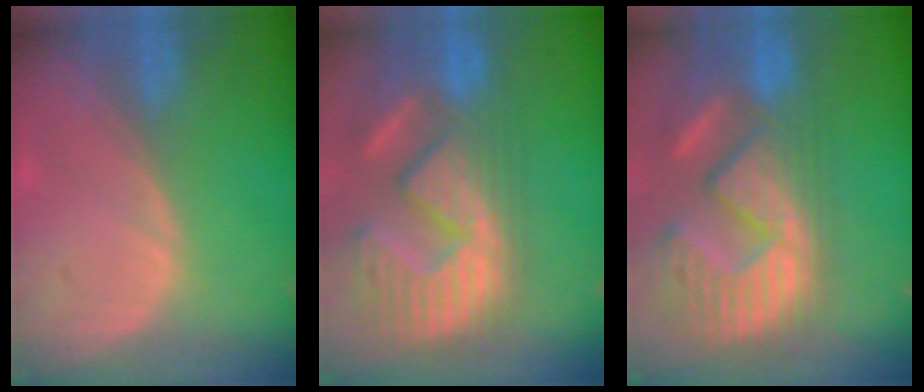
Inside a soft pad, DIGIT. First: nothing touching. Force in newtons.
{"total": 14.7, "press": 12.3, "slide": 8.1}
{"total": 15.0, "press": 12.4, "slide": 8.5}